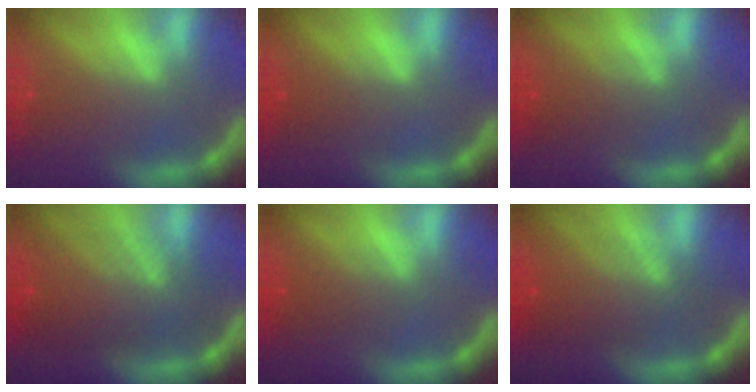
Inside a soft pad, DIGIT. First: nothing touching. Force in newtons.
{"total": 1.5}
{"total": 3.1}
{"total": 8.0}
{"total": 2.5}
{"total": 6.0}